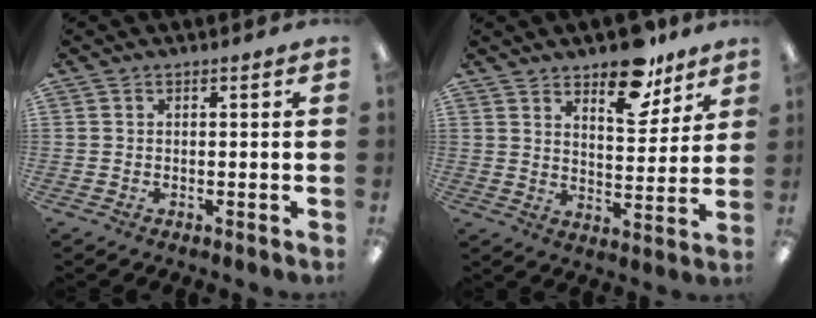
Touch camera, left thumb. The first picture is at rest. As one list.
[{"total": 11.6, "force": [9.1, 4.8, 5.3], "torque": [-0.053, -0.062, 0.158]}]